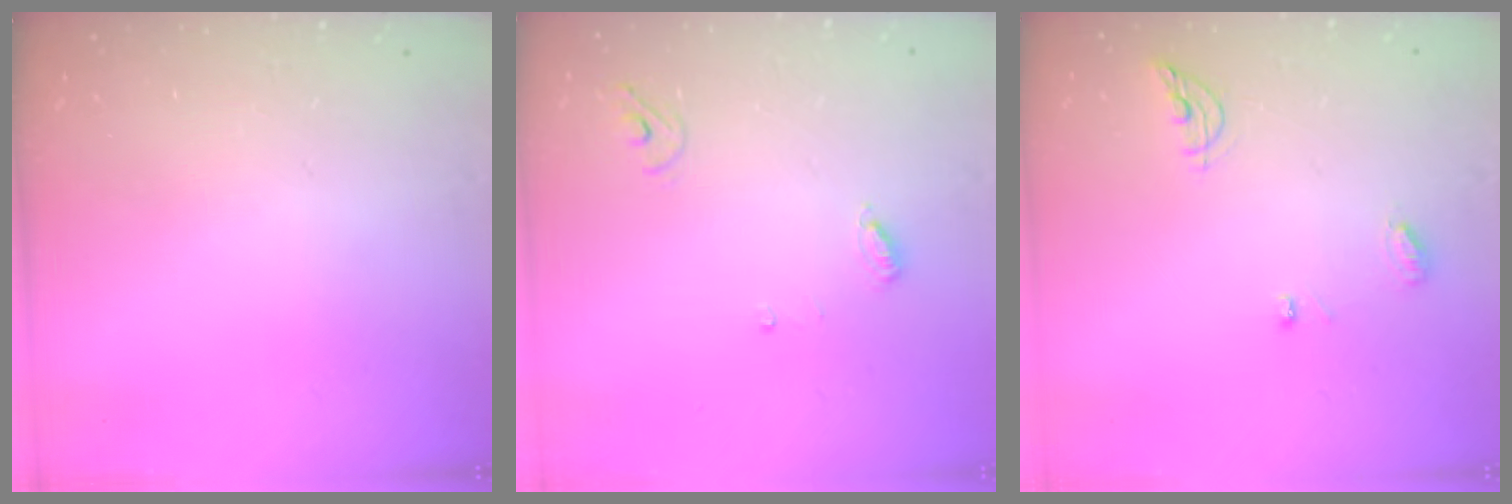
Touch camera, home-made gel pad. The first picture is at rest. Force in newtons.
{"total": 5.0, "press": 5.0, "slide": 0.4}
{"total": 6.7, "press": 6.7, "slide": 0.3}